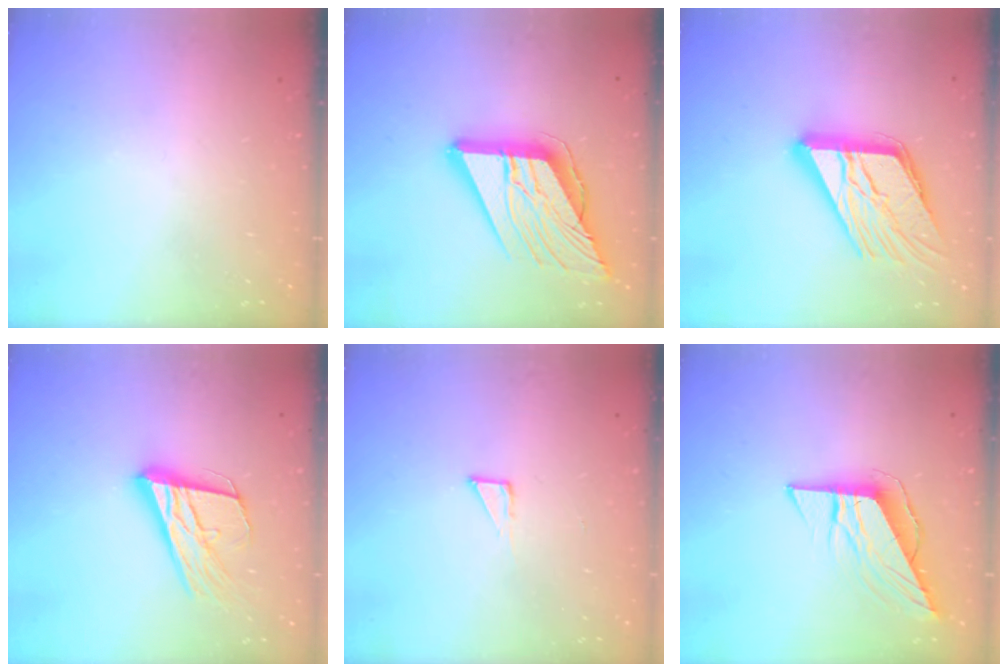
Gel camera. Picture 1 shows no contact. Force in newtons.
{"total": 24.5, "press": 24.3, "slide": 3.0}
{"total": 19.0, "press": 18.9, "slide": 1.9}
{"total": 20.1, "press": 19.8, "slide": 3.8}
{"total": 2.7, "press": 2.7, "slide": 0.2}
{"total": 8.7, "press": 8.7, "slide": 0.3}